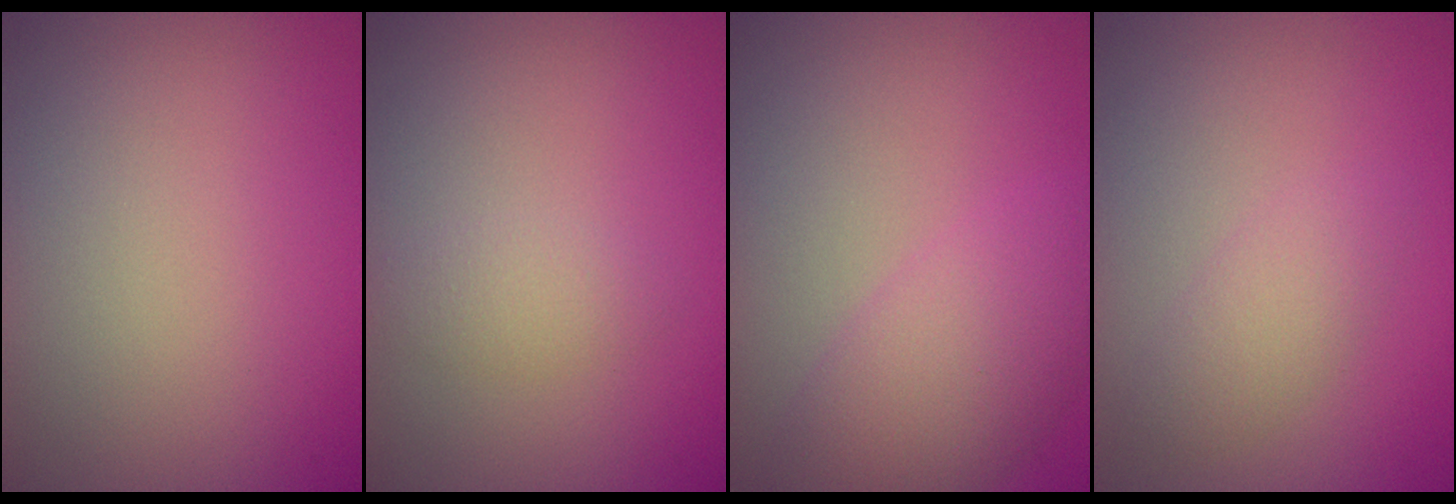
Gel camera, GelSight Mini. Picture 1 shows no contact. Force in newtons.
{"total": 1.6, "press": 1.6, "slide": 0.0}
{"total": 5.0, "press": 5.0, "slide": 0.1}
{"total": 2.1, "press": 2.1, "slide": 0.1}